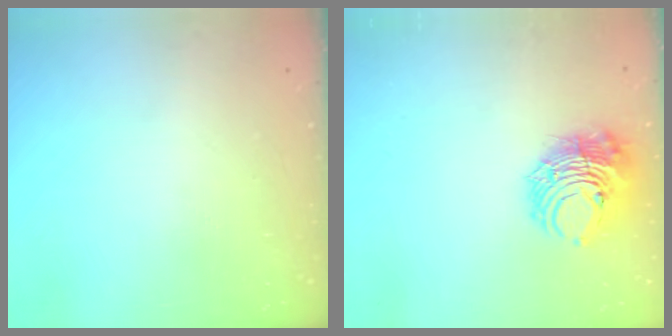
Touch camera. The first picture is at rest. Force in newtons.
{"total": 11.0, "press": 11.0, "slide": 0.8}